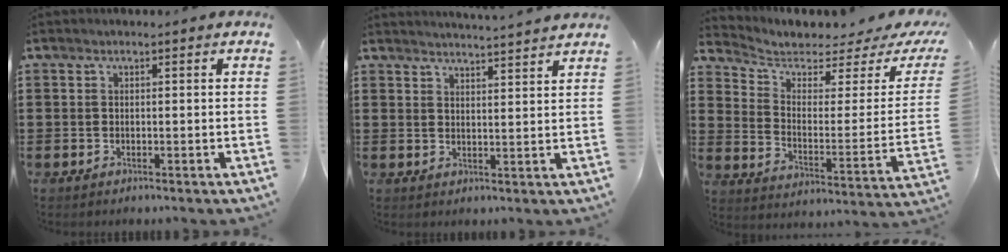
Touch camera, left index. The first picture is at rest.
{"total": 3.1, "force": [3.0, -0.7, 0.1], "torque": [-0.012, -0.018, 0.054]}
{"total": 3.9, "force": [3.1, 1.5, 1.8], "torque": [-0.057, -0.024, 0.049]}